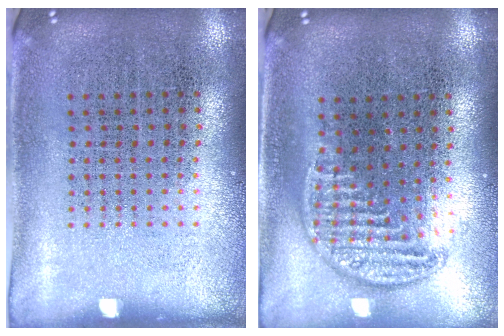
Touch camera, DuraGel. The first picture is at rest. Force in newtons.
{"total": 1.1, "press": 1.0, "slide": 0.4}